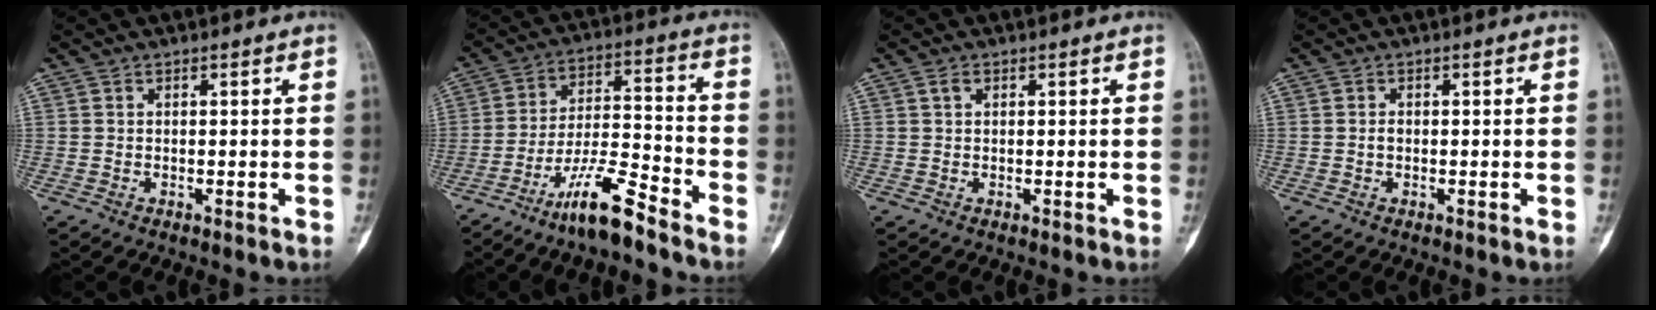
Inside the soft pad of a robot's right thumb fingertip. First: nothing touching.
{"total": 11.4, "force": [-8.6, 1.6, 7.3], "torque": [-0.139, 0.063, -0.158]}
{"total": 1.0, "force": [0.4, 0.7, 0.7], "torque": [-0.014, 0.004, 0.007]}
{"total": 0.9, "force": [-0.1, 0.6, 0.6], "torque": [-0.009, 0.002, -0.003]}